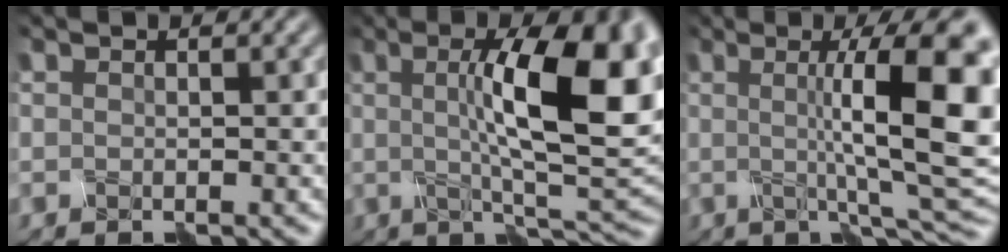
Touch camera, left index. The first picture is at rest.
{"total": 11.2, "force": [0.7, 2.3, 10.9], "torque": [-0.152, 0.009, 0.011]}
{"total": 11.7, "force": [0.3, 2.3, 11.4], "torque": [-0.133, 0.007, 0.002]}